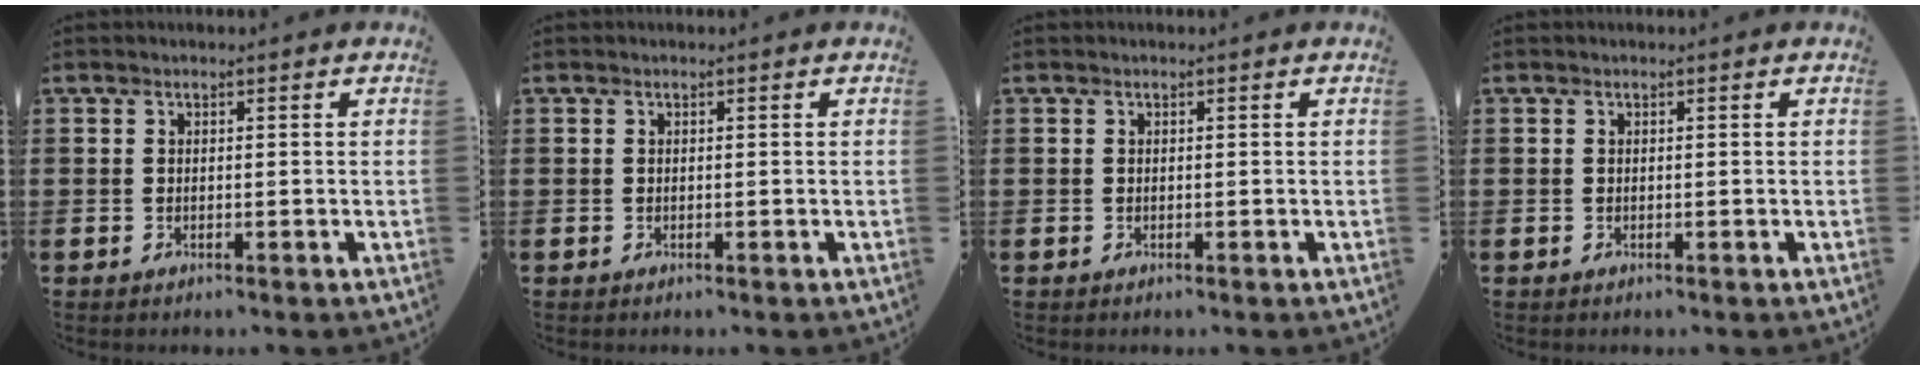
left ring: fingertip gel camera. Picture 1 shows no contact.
{"total": 0.0}
{"total": 0.0}
{"total": 0.0}